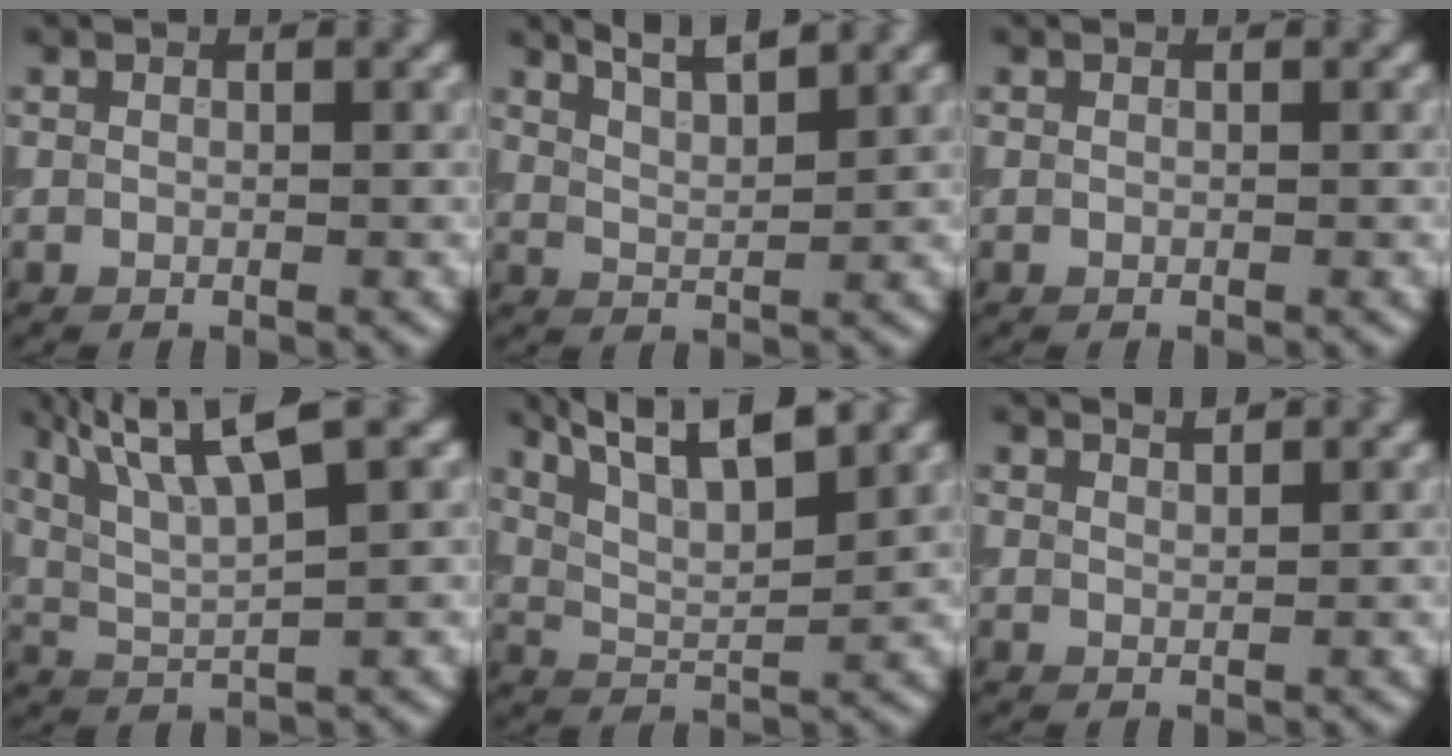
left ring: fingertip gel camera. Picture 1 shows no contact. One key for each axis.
{"total": 4.6, "fx": 3.6, "fy": 1.2, "fz": 2.6, "tx": -0.020, "ty": 0.022, "tz": 0.036}
{"total": 0.0}
{"total": 6.9, "fx": 3.4, "fy": 1.5, "fz": 5.8, "tx": -0.102, "ty": 0.012, "tz": 0.066}
{"total": 8.2, "fx": 5.4, "fy": 2.2, "fz": 5.7, "tx": -0.088, "ty": 0.020, "tz": 0.069}
{"total": 1.3, "fx": 1.2, "fy": 0.3, "fz": 0.5, "tx": -0.002, "ty": 0.002, "tz": 0.011}